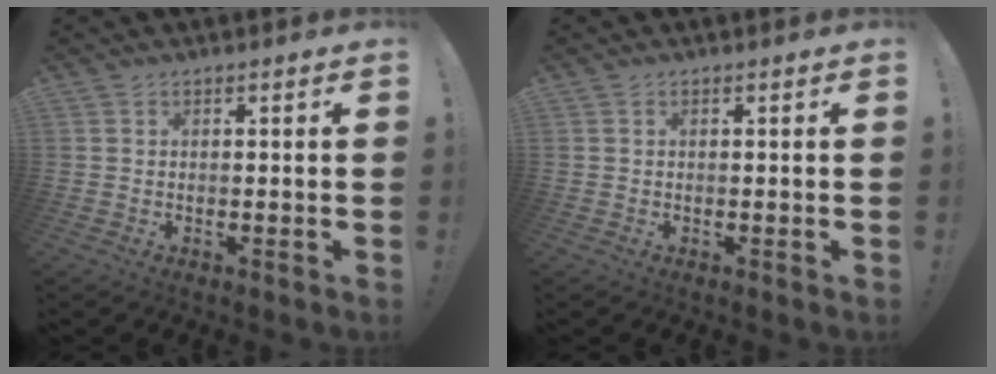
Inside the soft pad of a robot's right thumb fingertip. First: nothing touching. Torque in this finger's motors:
{"motor_torque": [-0.11, 0.08, 0.26, -0.13, -0.05]}